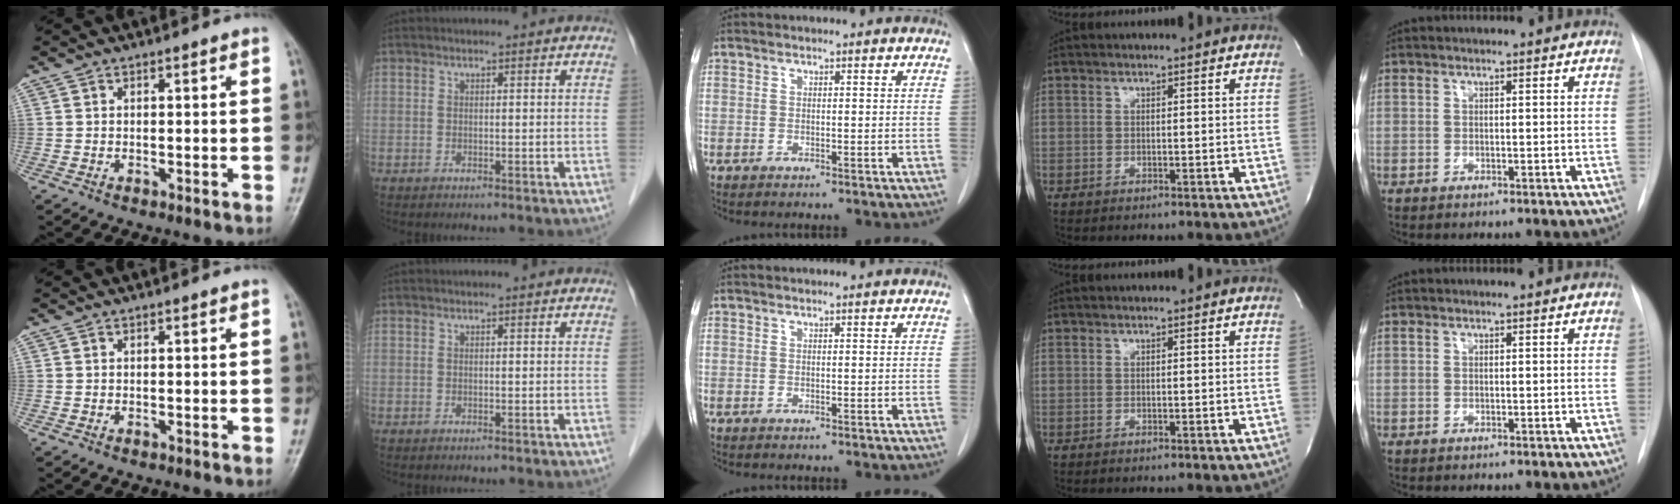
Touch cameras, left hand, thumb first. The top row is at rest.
{}